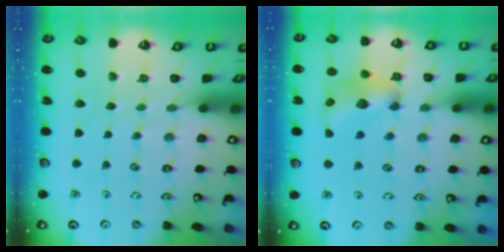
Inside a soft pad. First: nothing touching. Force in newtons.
{"total": 12.1, "press": 12.0, "slide": 1.0}